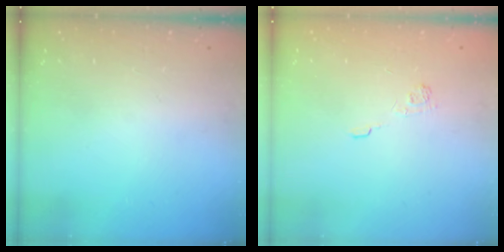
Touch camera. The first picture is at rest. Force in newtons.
{"total": 2.3, "press": 1.8, "slide": 1.3}